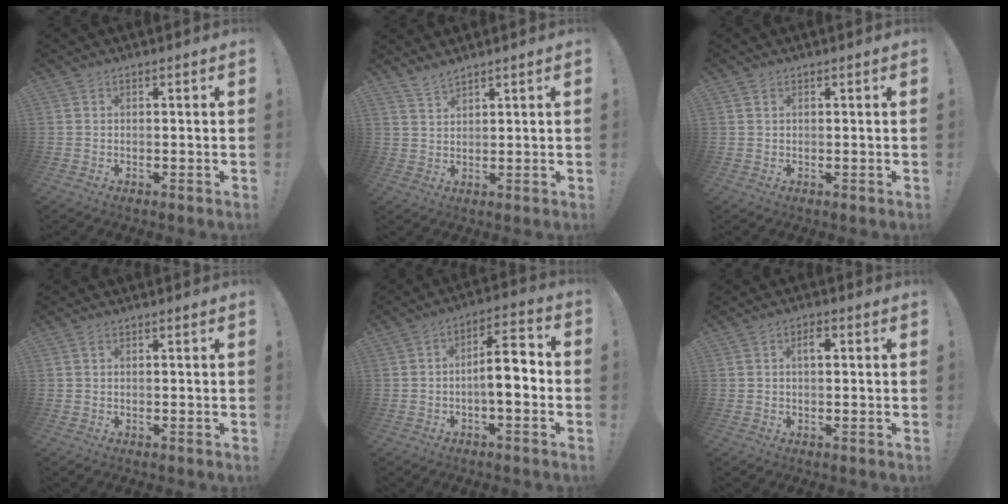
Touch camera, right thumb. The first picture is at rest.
{"total": 3.4, "force": [3.1, 0.5, 1.3], "torque": [-0.025, -0.021, 0.057]}
{"total": 0.7, "force": [0.4, 0.3, 0.4], "torque": [-0.002, -0.003, 0.007]}
{"total": 0.7, "force": [0.2, 0.2, 0.7], "torque": [-0.017, 0.003, 0.003]}
{"total": 9.8, "force": [-1.8, 3.4, 9.0], "torque": [-0.135, 0.011, -0.033]}
{"total": 2.8, "force": [0.8, 1.3, 2.4], "torque": [-0.027, 0.000, 0.005]}